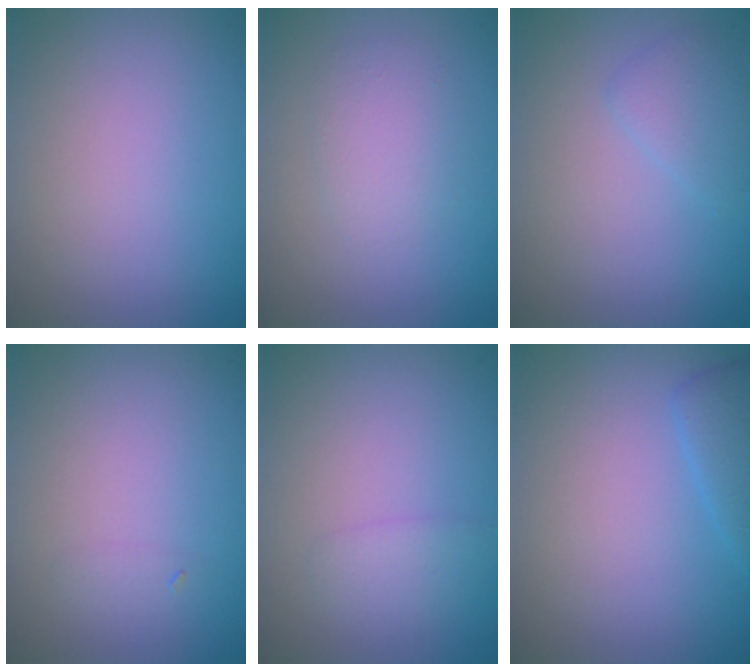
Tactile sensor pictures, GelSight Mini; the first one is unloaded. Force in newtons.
{"total": 2.0, "press": 2.0, "slide": 0.0}
{"total": 1.6, "press": 1.6, "slide": 0.0}
{"total": 0.6, "press": 0.6, "slide": 0.0}
{"total": 1.4, "press": 1.4, "slide": 0.1}
{"total": 2.2, "press": 2.2, "slide": 0.2}